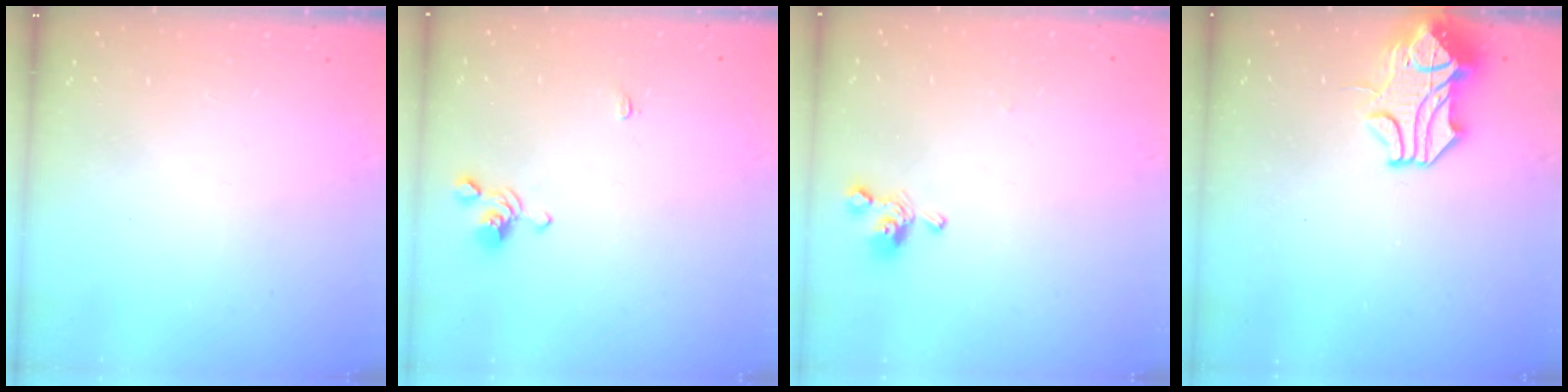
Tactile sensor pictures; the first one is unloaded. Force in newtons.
{"total": 1.0, "press": 0.9, "slide": 0.5}
{"total": 1.7, "press": 1.6, "slide": 0.6}
{"total": 2.1, "press": 1.5, "slide": 1.5}